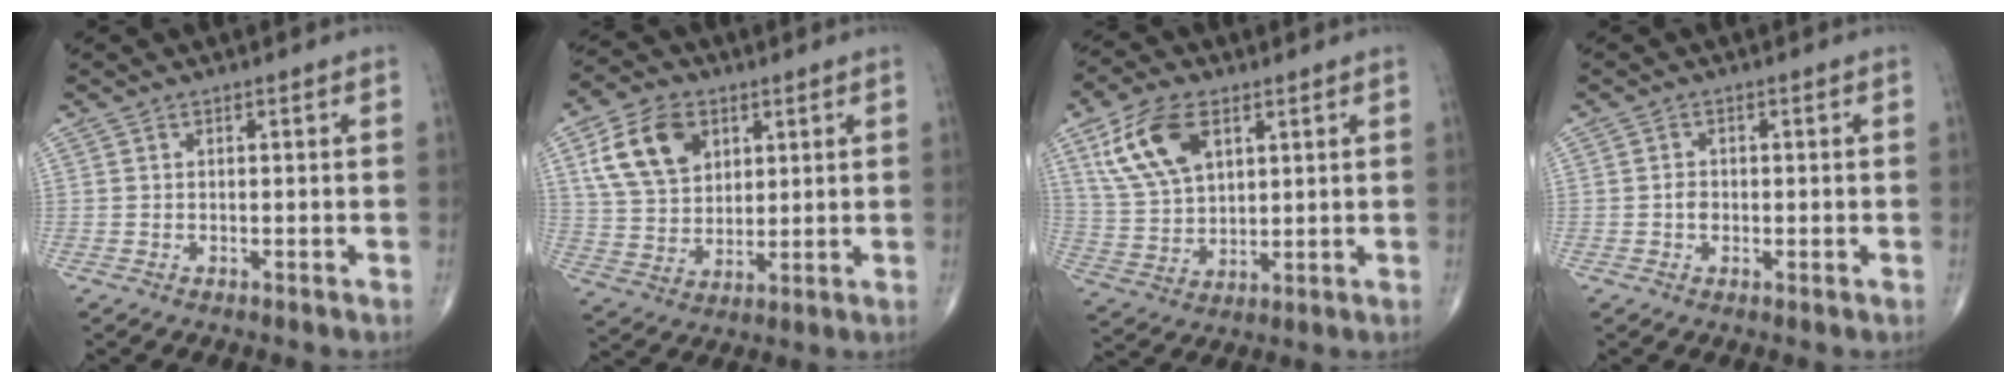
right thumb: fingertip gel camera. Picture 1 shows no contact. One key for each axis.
{"total": 12.9, "fx": 5.2, "fy": 8.9, "fz": 7.7, "tx": -0.121, "ty": -0.011, "tz": 0.101}
{"total": 13.1, "fx": 5.8, "fy": 7.3, "fz": 9.2, "tx": -0.171, "ty": -0.013, "tz": 0.120}
{"total": 1.7, "fx": -0.2, "fy": 1.4, "fz": 1.1, "tx": -0.012, "ty": 0.003, "tz": -0.006}